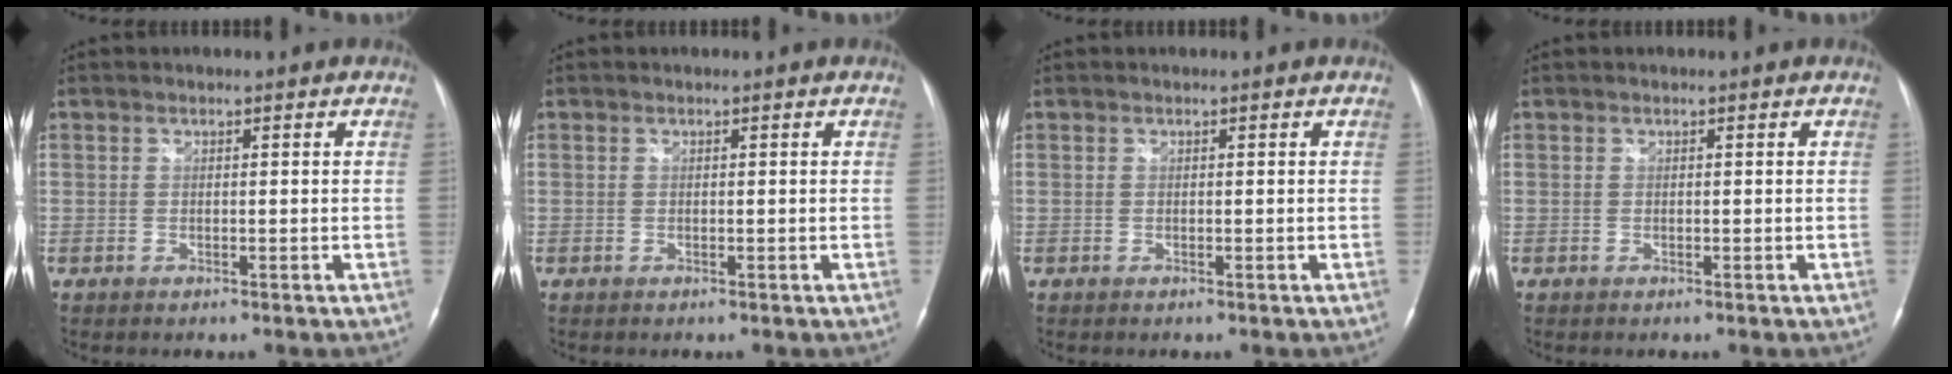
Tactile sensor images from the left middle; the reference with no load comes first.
{"total": 0.0}
{"total": 0.0}
{"total": 0.0}